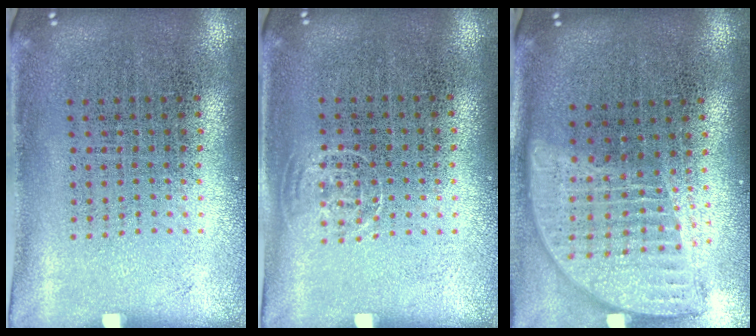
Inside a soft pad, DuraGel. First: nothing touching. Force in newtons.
{"total": 0.7, "press": 0.5, "slide": 0.4}
{"total": 1.9, "press": 1.5, "slide": 1.1}